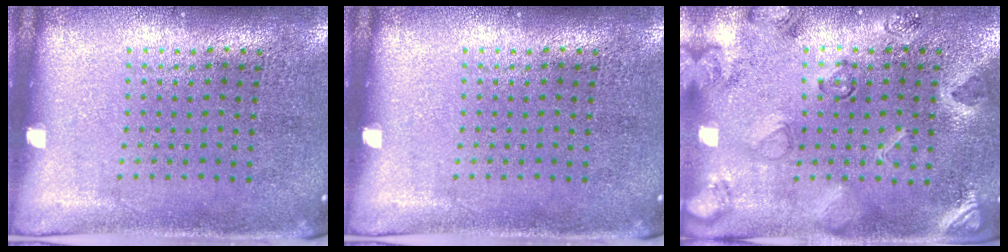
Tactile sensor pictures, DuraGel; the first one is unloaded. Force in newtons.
{"total": 0.0}
{"total": 2.4, "press": 1.9, "slide": 1.5}